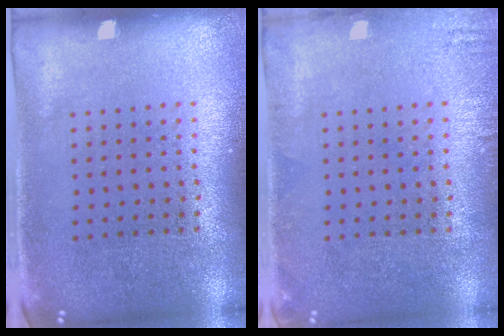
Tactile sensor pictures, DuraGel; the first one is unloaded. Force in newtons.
{"total": 1.0, "press": 1.0, "slide": 0.2}